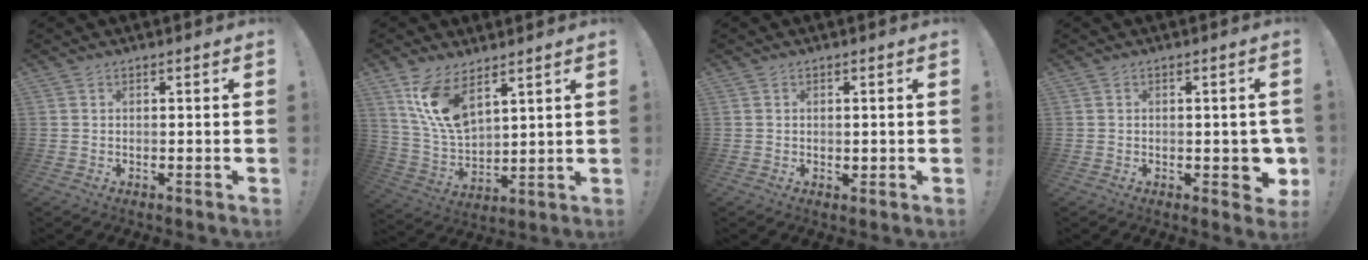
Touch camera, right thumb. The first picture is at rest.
{"total": 12.8, "force": [8.3, 5.8, 7.8], "torque": [-0.169, -0.045, 0.158]}
{"total": 0.7, "force": [0.3, 0.6, 0.3], "torque": [0.004, -0.002, 0.005]}
{"total": 4.7, "force": [-0.9, 2.7, 3.7], "torque": [-0.030, 0.002, -0.010]}